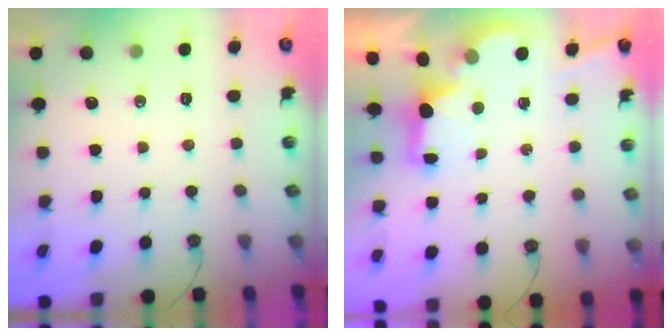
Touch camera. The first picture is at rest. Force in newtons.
{"total": 2.5, "press": 2.4, "slide": 0.9}